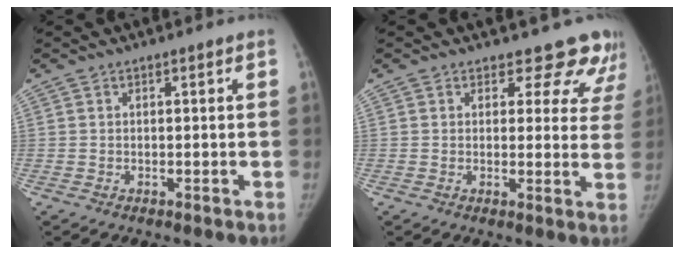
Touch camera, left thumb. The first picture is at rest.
{"total": 10.5, "force": [9.2, 4.9, 1.3], "torque": [0.043, -0.050, 0.075]}